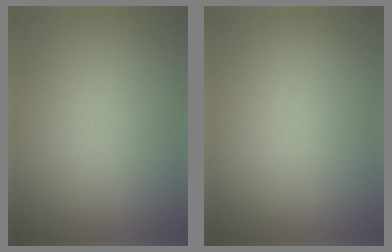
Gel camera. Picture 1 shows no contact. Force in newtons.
{"total": 0.0}